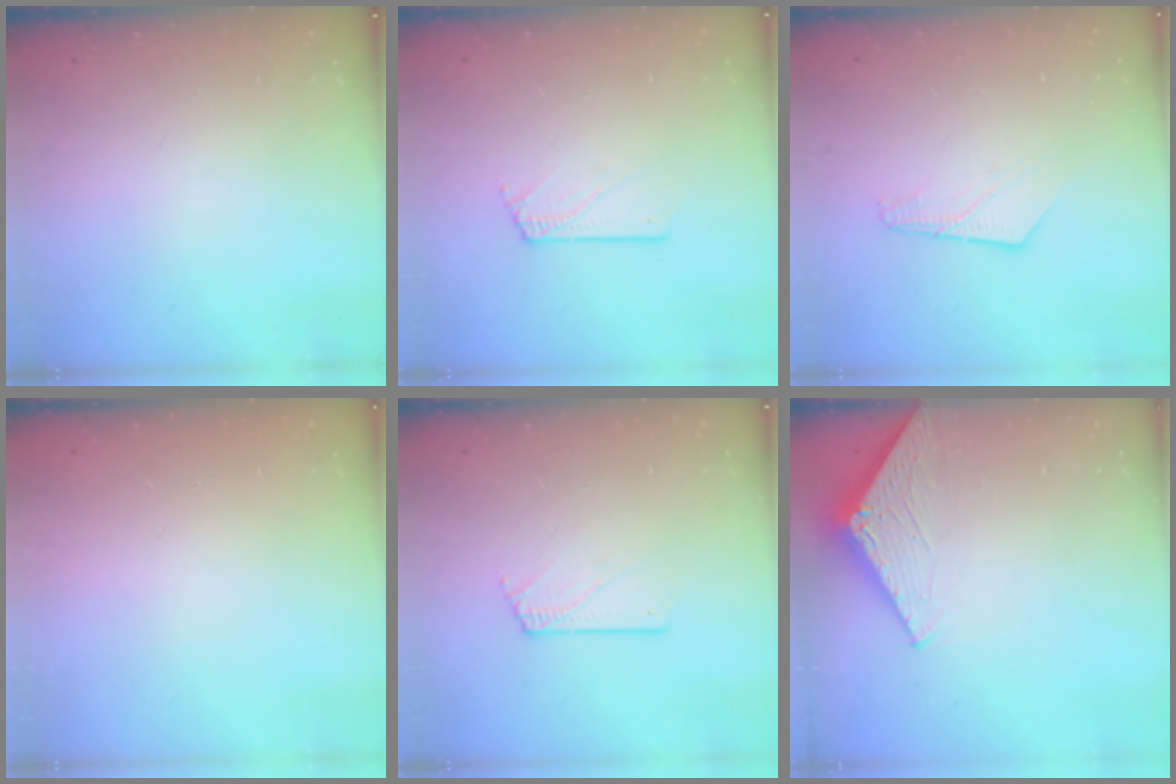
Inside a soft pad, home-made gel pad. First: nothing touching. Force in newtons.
{"total": 1.1, "press": 1.1, "slide": 0.2}
{"total": 6.3, "press": 6.3, "slide": 0.5}
{"total": 0.0}
{"total": 1.1, "press": 1.1, "slide": 0.2}
{"total": 3.2, "press": 3.2, "slide": 0.2}